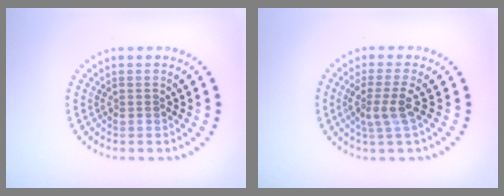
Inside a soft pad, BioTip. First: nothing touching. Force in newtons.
{"total": 2.8, "press": 2.1, "slide": 1.9}